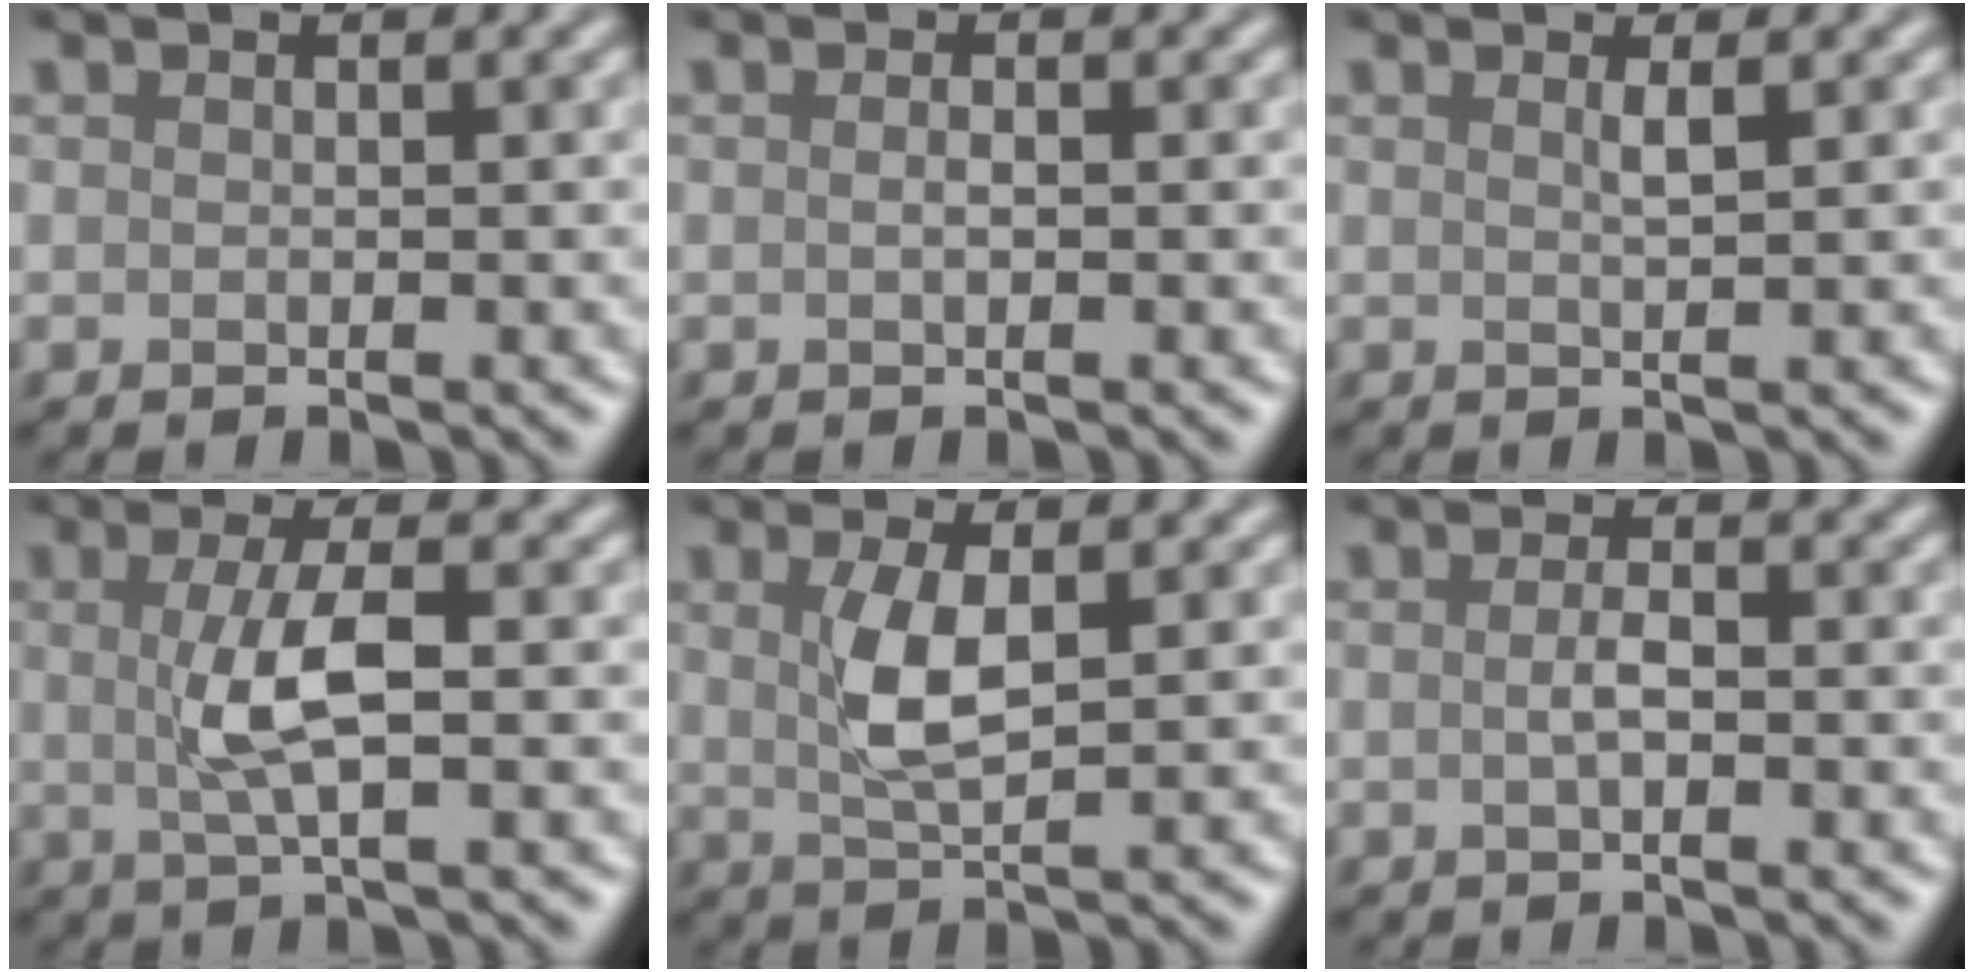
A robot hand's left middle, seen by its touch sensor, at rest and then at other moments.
{"total": 0.7, "force": [-0.1, 0.2, 0.6], "torque": [-0.013, -0.001, -0.001]}
{"total": 1.1, "force": [0.5, 0.2, 1.0], "torque": [-0.012, 0.001, 0.006]}
{"total": 4.1, "force": [0.1, 0.9, 4.0], "torque": [-0.083, 0.002, 0.004]}
{"total": 3.5, "force": [0.8, 1.2, 3.2], "torque": [-0.073, -0.001, 0.017]}
{"total": 1.4, "force": [-0.2, 0.4, 1.3], "torque": [-0.028, 0.001, -0.004]}